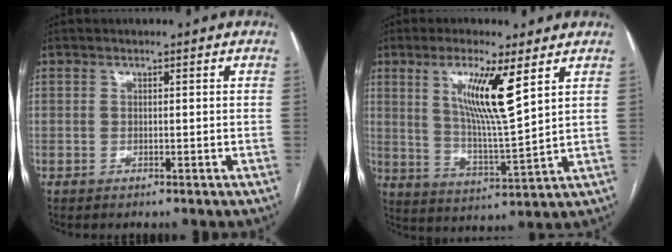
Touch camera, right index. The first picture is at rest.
{"total": 10.7, "force": [4.7, 0.5, 9.6], "torque": [-0.177, -0.013, 0.089]}